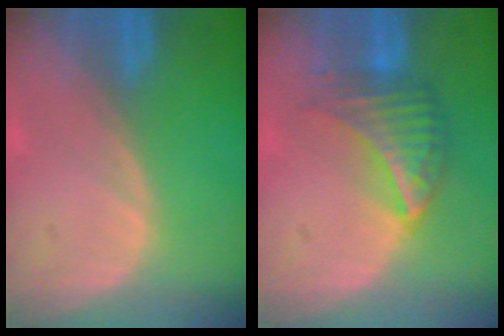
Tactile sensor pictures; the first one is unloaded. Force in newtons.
{"total": 6.4, "press": 6.3, "slide": 1.5}